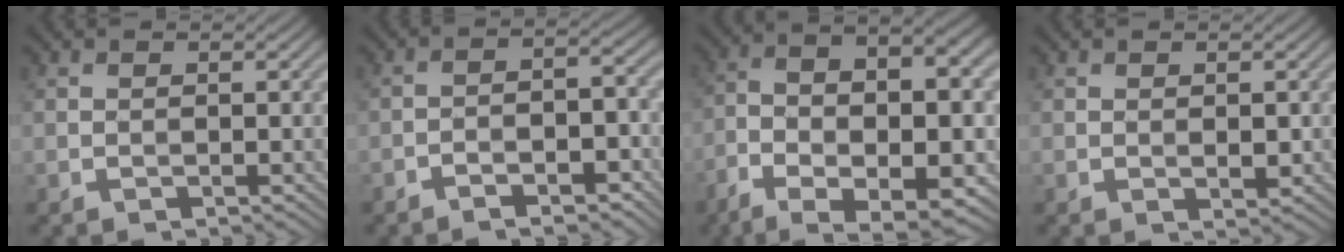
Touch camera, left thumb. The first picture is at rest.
{"total": 4.9, "force": [-3.3, 1.4, 3.3], "torque": [-0.051, 0.012, -0.052]}
{"total": 14.8, "force": [-5.7, 6.8, 11.8], "torque": [-0.227, -0.019, -0.085]}
{"total": 1.4, "force": [0.1, 0.7, 1.2], "torque": [-0.019, -0.002, 0.003]}